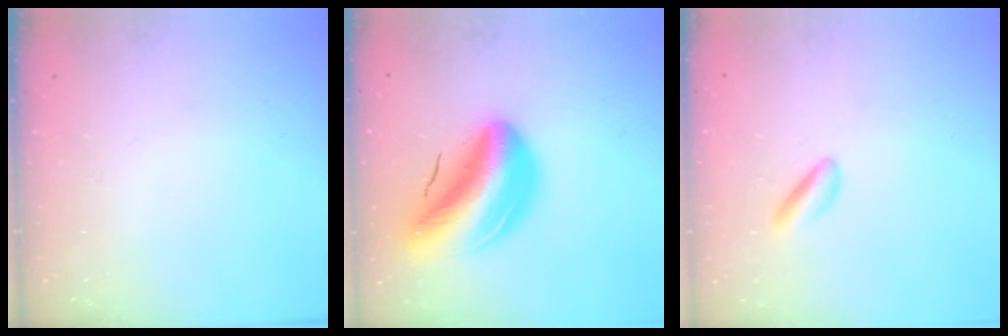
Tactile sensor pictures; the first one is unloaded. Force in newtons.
{"total": 15.3, "press": 14.7, "slide": 4.2}
{"total": 2.6, "press": 2.3, "slide": 1.1}